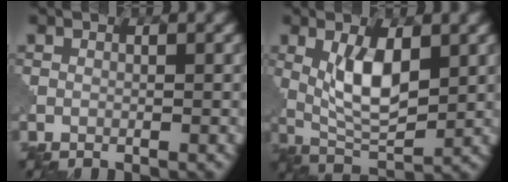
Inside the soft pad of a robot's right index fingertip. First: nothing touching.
{"total": 5.7, "force": [1.5, 2.3, 4.9], "torque": [-0.098, -0.006, 0.035]}